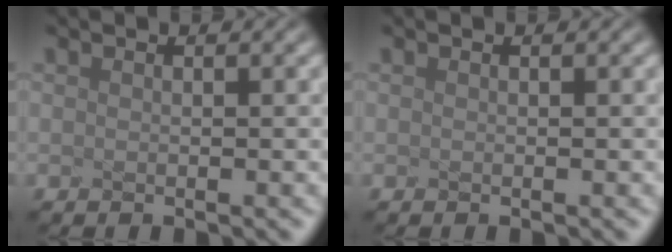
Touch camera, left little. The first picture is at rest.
{"total": 0.0}